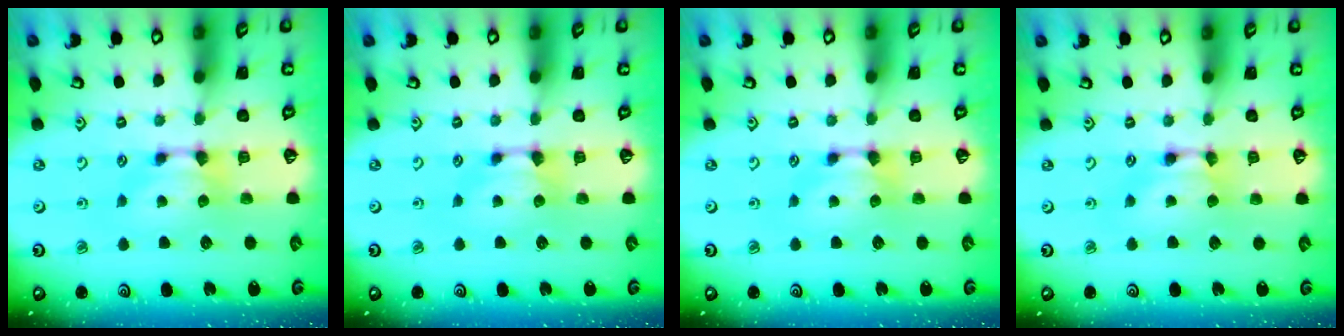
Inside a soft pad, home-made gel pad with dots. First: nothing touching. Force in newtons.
{"total": 0.0}
{"total": 0.0}
{"total": 1.7, "press": 1.7, "slide": 0.1}